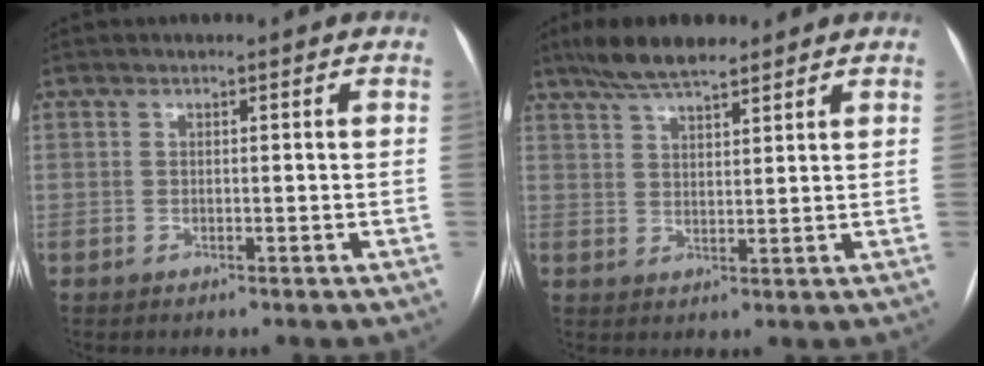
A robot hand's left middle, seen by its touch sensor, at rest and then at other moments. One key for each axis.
{"total": 7.6, "fx": 6.1, "fy": 1.6, "fz": 4.3, "tx": -0.080, "ty": 0.017, "tz": 0.107}